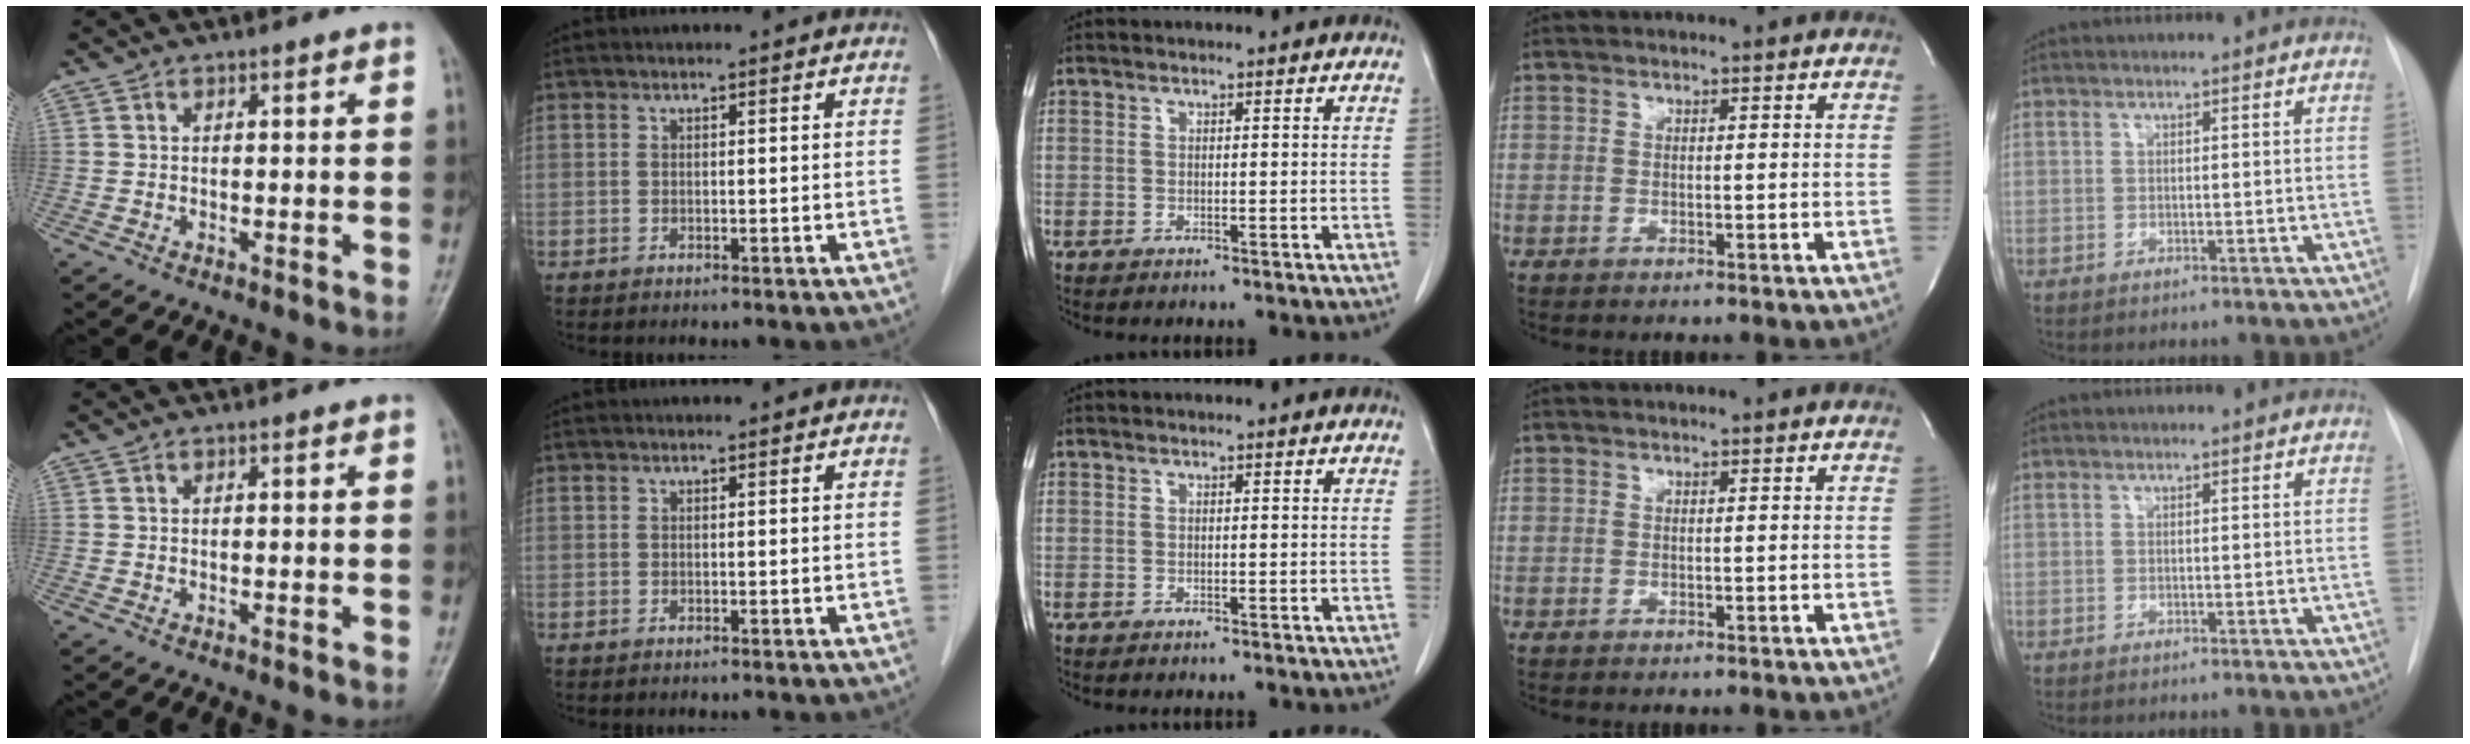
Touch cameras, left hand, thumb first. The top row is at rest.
{}